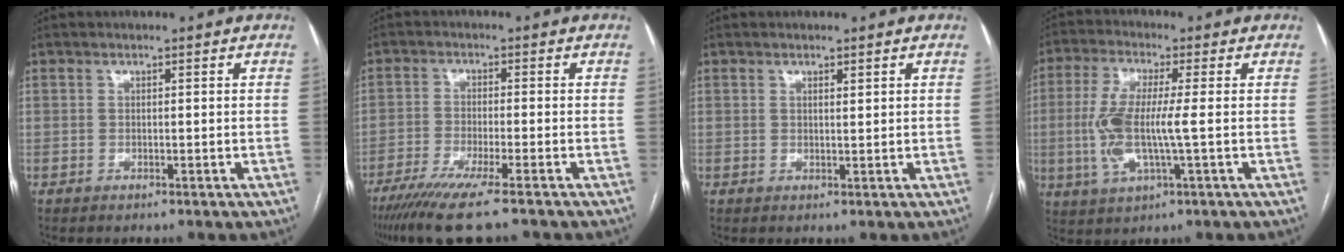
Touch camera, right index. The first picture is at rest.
{"total": 10.7, "force": [-7.9, 0.3, 7.2], "torque": [-0.115, -0.027, -0.129]}
{"total": 0.8, "force": [0.6, 0.2, 0.6], "torque": [-0.010, -0.004, 0.009]}
{"total": 9.3, "force": [-0.7, 1.5, 9.1], "torque": [-0.204, 0.003, -0.016]}